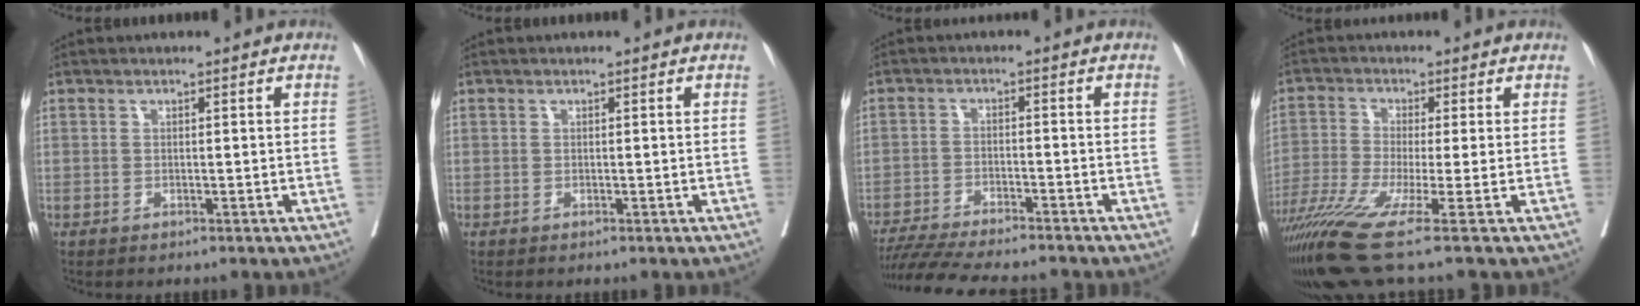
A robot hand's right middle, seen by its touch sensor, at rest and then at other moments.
{"total": 0.0}
{"total": 13.4, "force": [-12.1, 1.3, 5.7], "torque": [-0.090, -0.015, -0.183]}
{"total": 13.7, "force": [-8.7, -0.5, 10.6], "torque": [-0.206, -0.042, -0.157]}